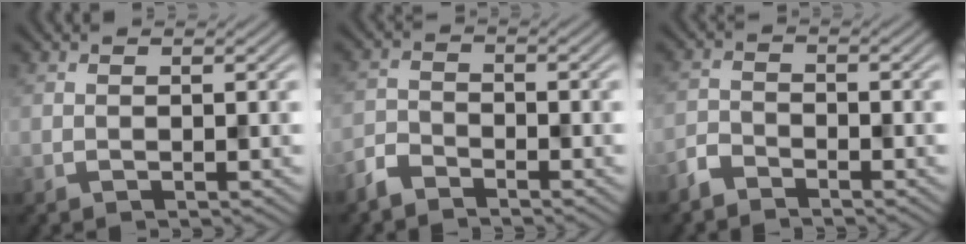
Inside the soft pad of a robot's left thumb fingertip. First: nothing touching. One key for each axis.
{"total": 3.2, "fx": -2.9, "fy": 1.1, "fz": 1.1, "tx": -0.025, "ty": -0.005, "tz": -0.072}
{"total": 2.8, "fx": -2.5, "fy": 0.9, "fz": 0.8, "tx": -0.018, "ty": -0.004, "tz": -0.064}